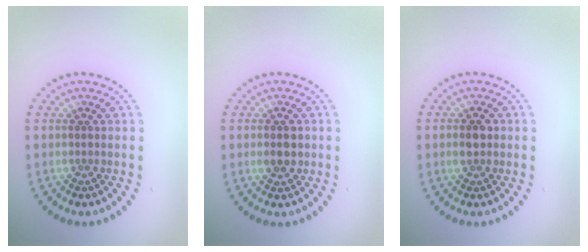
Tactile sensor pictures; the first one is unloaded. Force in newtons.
{"total": 1.6, "press": 1.6, "slide": 0.1}
{"total": 2.2, "press": 2.2, "slide": 0.1}